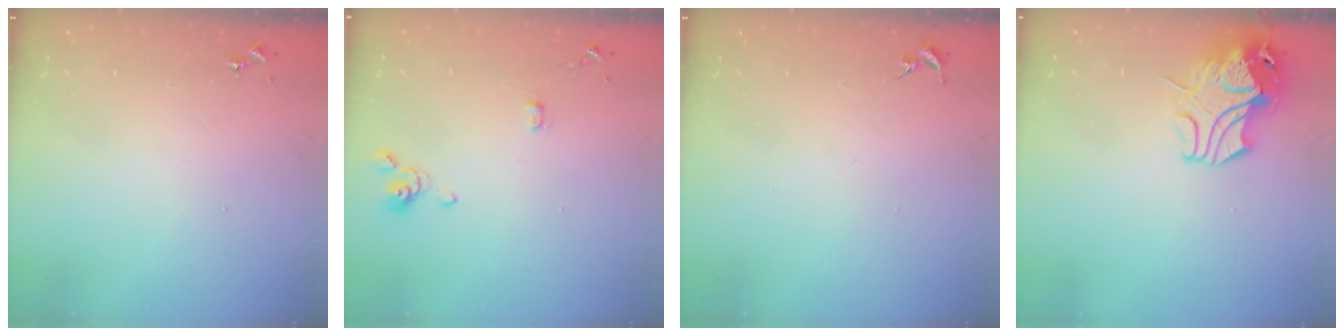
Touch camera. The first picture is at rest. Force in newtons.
{"total": 4.4, "press": 4.0, "slide": 1.8}
{"total": 0.0}
{"total": 12.1, "press": 12.0, "slide": 1.8}